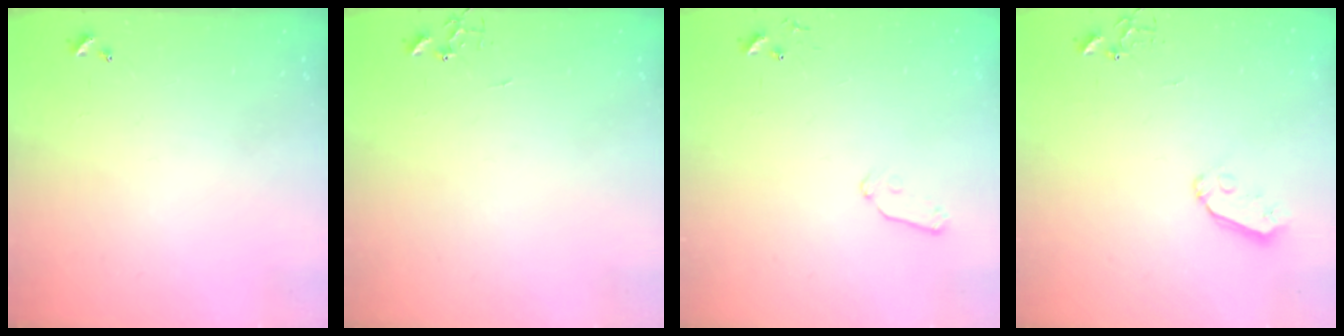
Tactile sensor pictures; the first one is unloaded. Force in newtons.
{"total": 0.0}
{"total": 6.5, "press": 6.4, "slide": 1.0}
{"total": 6.1, "press": 6.0, "slide": 0.4}